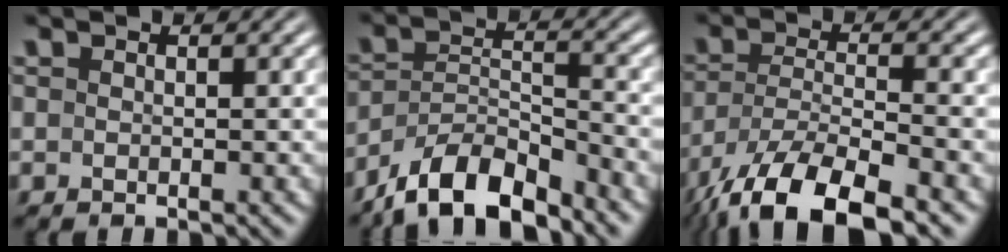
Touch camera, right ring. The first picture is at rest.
{"total": 7.2, "force": [-5.5, 3.2, 3.3], "torque": [-0.050, -0.012, -0.087]}
{"total": 9.3, "force": [-5.6, 4.1, 6.2], "torque": [-0.131, -0.044, -0.065]}